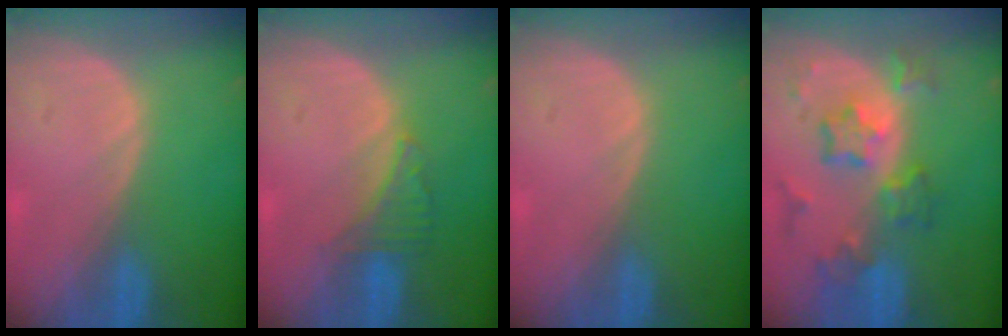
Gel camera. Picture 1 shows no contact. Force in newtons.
{"total": 3.2, "press": 3.2, "slide": 0.2}
{"total": 0.0}
{"total": 8.4, "press": 7.4, "slide": 4.0}